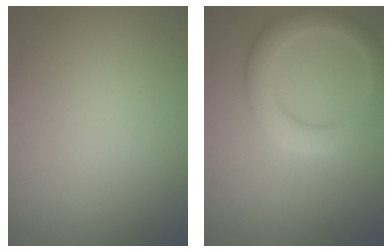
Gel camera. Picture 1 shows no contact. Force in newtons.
{"total": 3.9, "press": 3.8, "slide": 0.2}